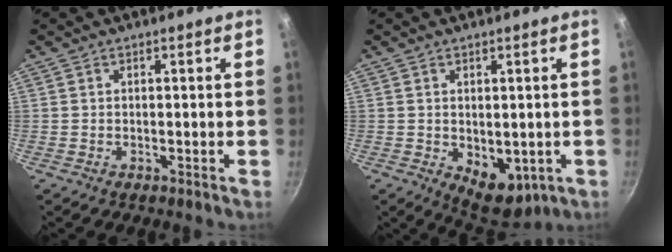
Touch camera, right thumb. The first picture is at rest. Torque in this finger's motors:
{"motor_torque": [-0.05, 0.38, 0.62, 0.15, 0.01]}